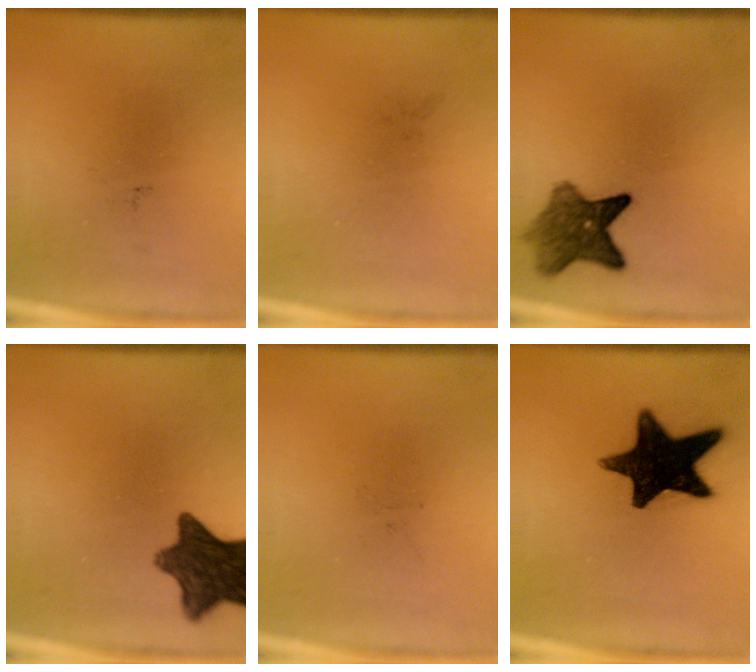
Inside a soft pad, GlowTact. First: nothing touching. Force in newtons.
{"total": 0.0}
{"total": 6.6}
{"total": 11.4}
{"total": 0.0}
{"total": 17.2}